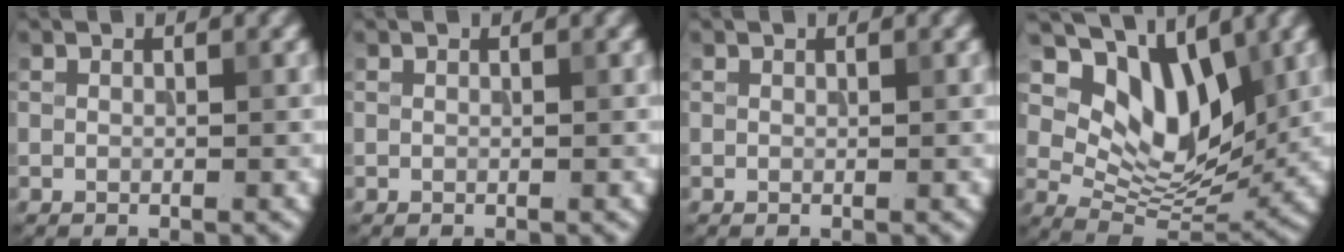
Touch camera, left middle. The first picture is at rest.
{"total": 0.0}
{"total": 0.0}
{"total": 8.6, "force": [4.1, 4.9, 5.7], "torque": [-0.089, -0.016, 0.072]}